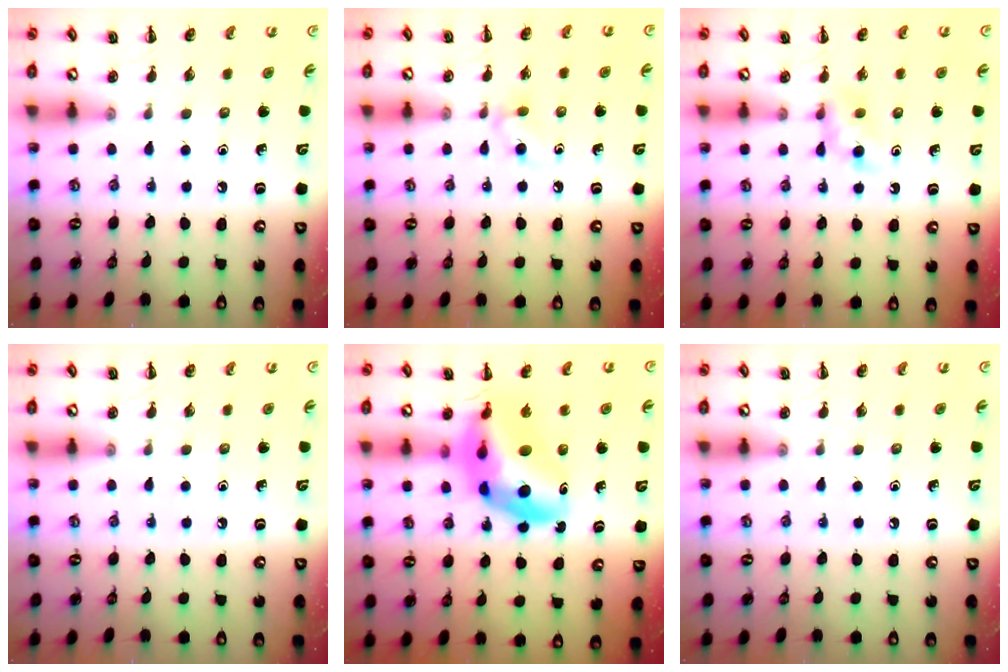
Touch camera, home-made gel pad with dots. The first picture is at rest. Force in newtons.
{"total": 4.3, "press": 3.9, "slide": 1.6}
{"total": 5.3, "press": 4.9, "slide": 2.1}
{"total": 0.0}
{"total": 13.2, "press": 12.7, "slide": 3.7}
{"total": 0.0}